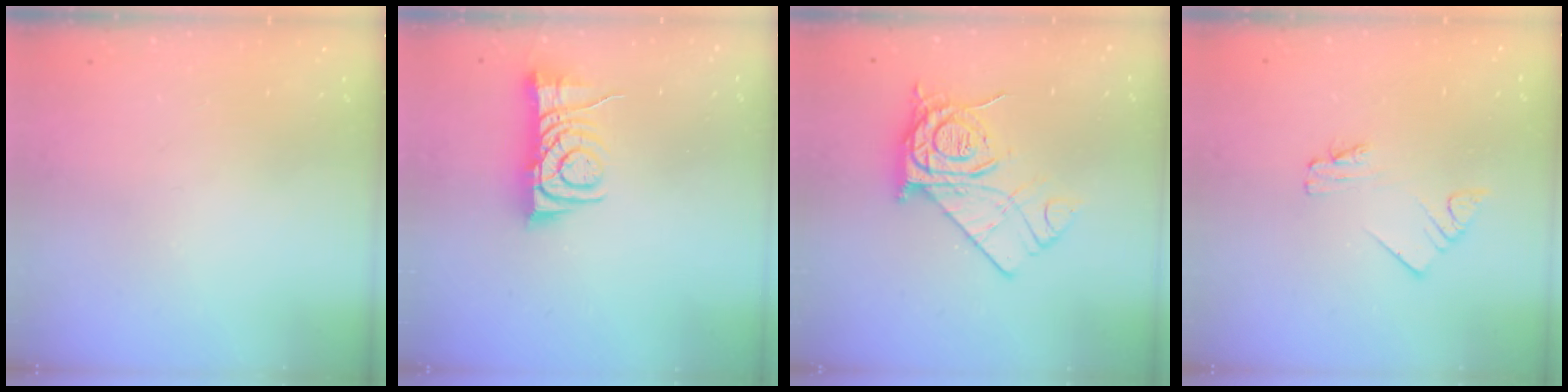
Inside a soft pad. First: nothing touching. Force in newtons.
{"total": 7.6, "press": 7.5, "slide": 1.0}
{"total": 14.2, "press": 14.1, "slide": 1.1}
{"total": 2.0, "press": 2.0, "slide": 0.3}